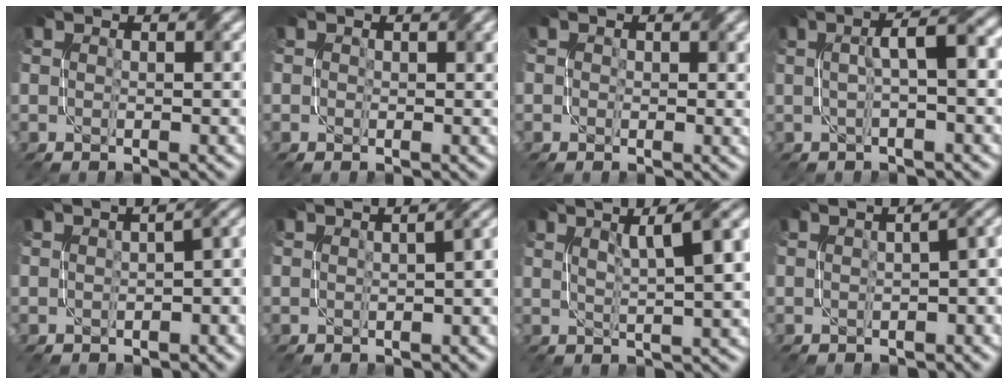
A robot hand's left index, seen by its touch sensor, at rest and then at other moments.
{"total": 1.0, "force": [0.4, 0.8, 0.5], "torque": [0.001, 0.001, 0.007]}
{"total": 1.4, "force": [0.5, 1.2, 0.6], "torque": [0.002, -0.003, 0.009]}
{"total": 4.6, "force": [0.5, 1.0, 4.4], "torque": [-0.067, 0.020, 0.010]}
{"total": 5.0, "force": [-0.5, 2.3, 4.4], "torque": [-0.025, 0.007, 0.001]}
{"total": 5.8, "force": [0.3, 2.9, 5.0], "torque": [-0.024, 0.018, -0.001]}
{"total": 8.3, "force": [3.4, 2.5, 7.2], "torque": [-0.067, 0.034, 0.043]}
{"total": 5.8, "force": [-0.2, 2.8, 5.1], "torque": [-0.021, 0.013, -0.003]}